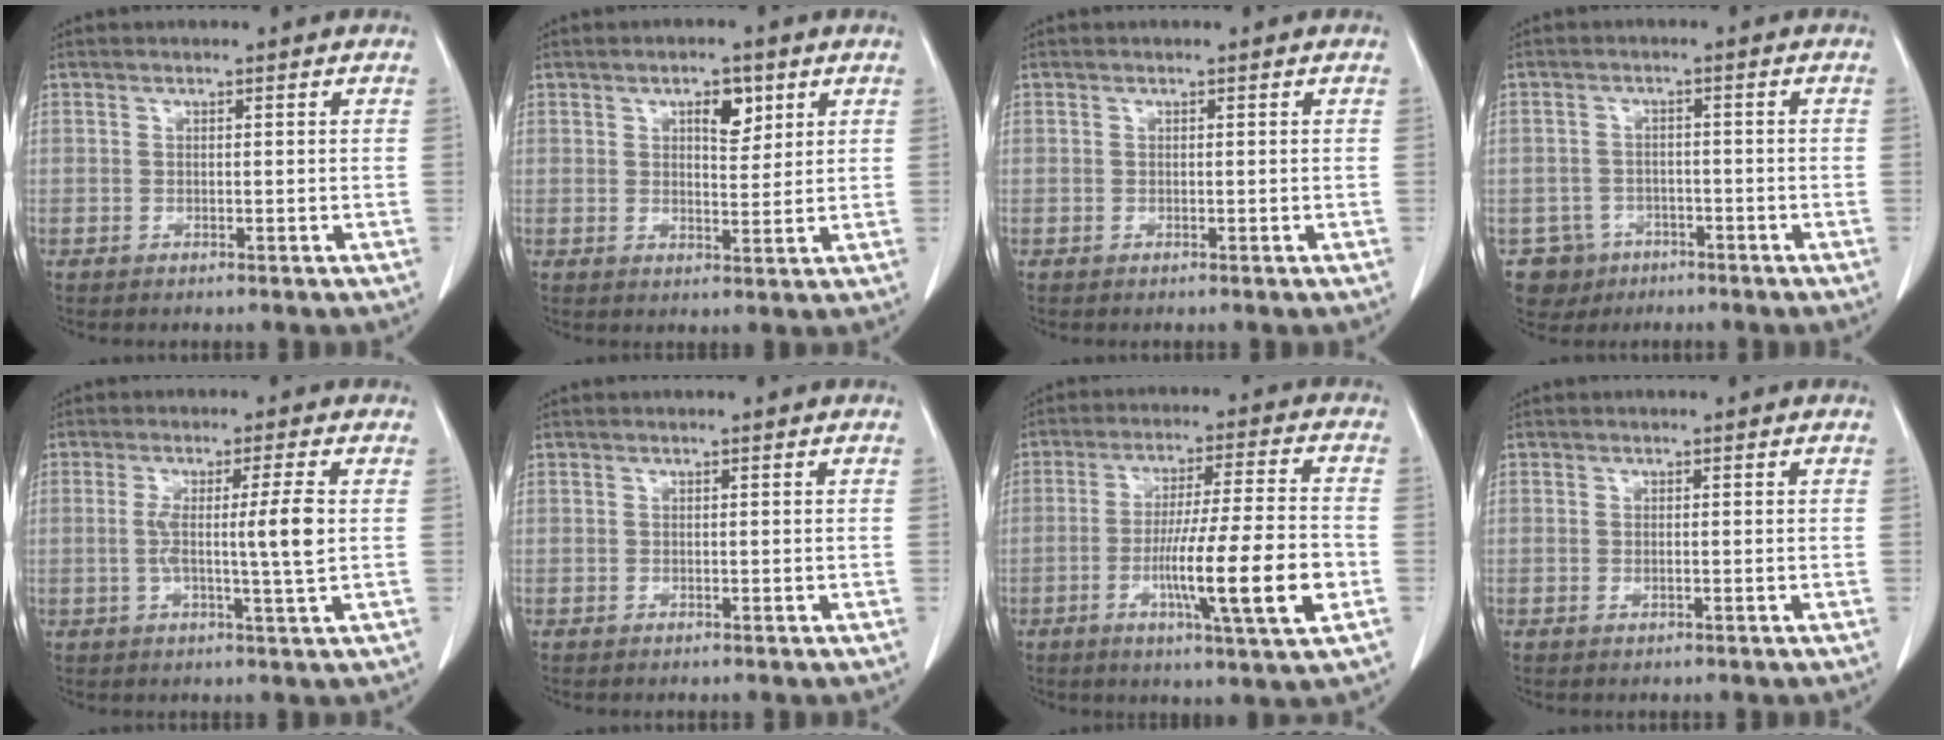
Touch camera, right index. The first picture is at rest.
{"total": 4.4, "force": [2.2, 1.9, 3.3], "torque": [-0.051, 0.000, 0.036]}
{"total": 0.0}
{"total": 5.2, "force": [-2.7, 4.4, -0.1], "torque": [0.001, 0.011, -0.037]}
{"total": 6.6, "force": [0.2, -1.0, 6.6], "torque": [-0.114, -0.003, 0.008]}
{"total": 0.0}
{"total": 14.3, "force": [-4.2, -0.1, 13.7], "torque": [-0.234, -0.011, -0.068]}
{"total": 0.5, "force": [-0.1, 0.1, 0.5], "torque": [-0.011, -0.002, 0.002]}